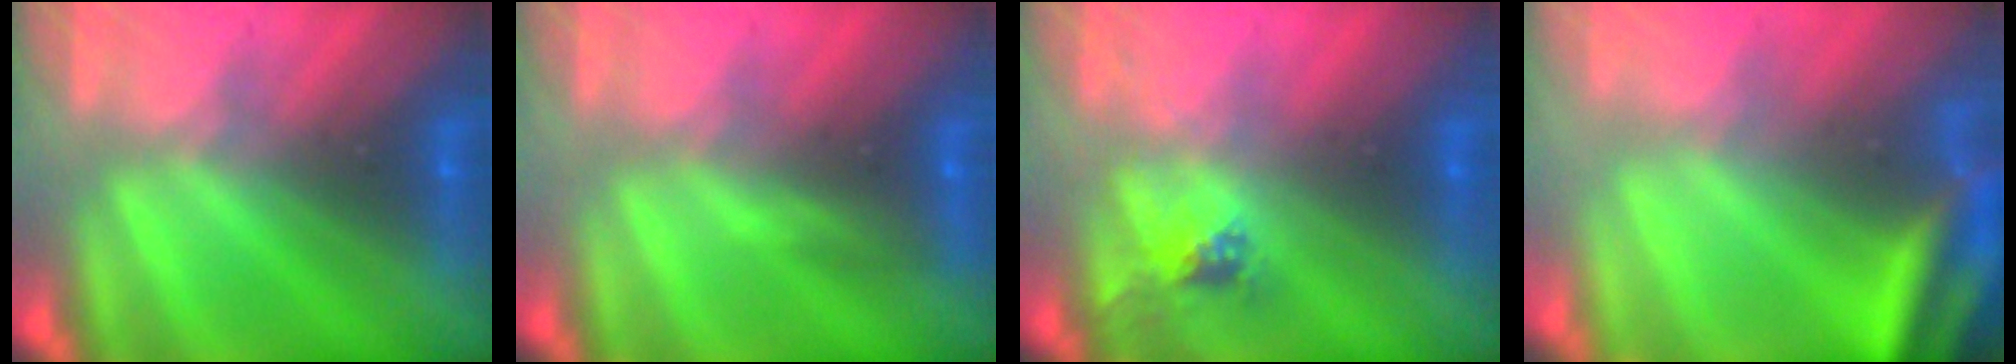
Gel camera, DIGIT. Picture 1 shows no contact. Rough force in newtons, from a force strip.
{"total": 3.1}
{"total": 2.5}
{"total": 3.9}